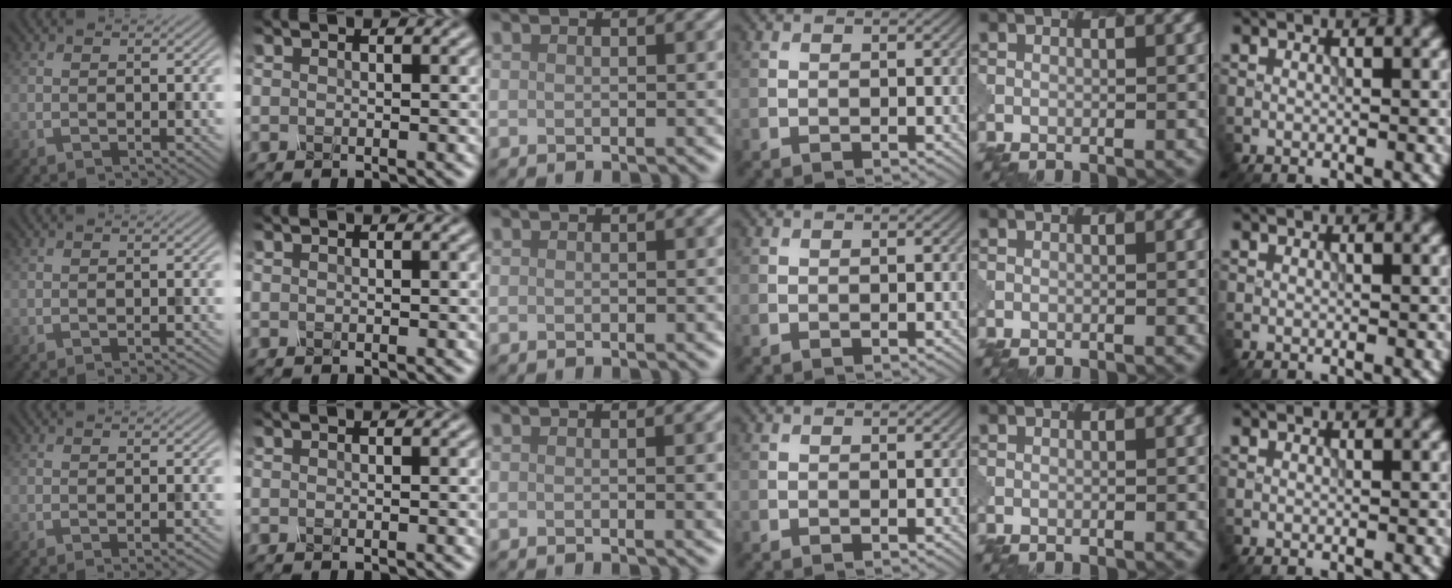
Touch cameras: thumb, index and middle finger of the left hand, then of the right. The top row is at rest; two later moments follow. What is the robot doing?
{"motion": "screw", "object": "spray bottle"}